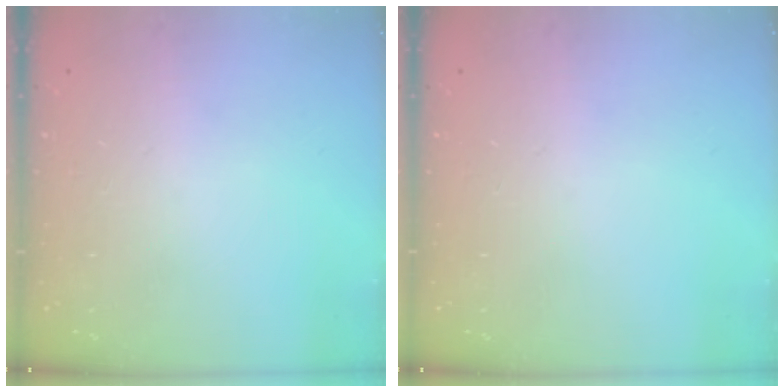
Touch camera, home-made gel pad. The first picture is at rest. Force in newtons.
{"total": 0.0}